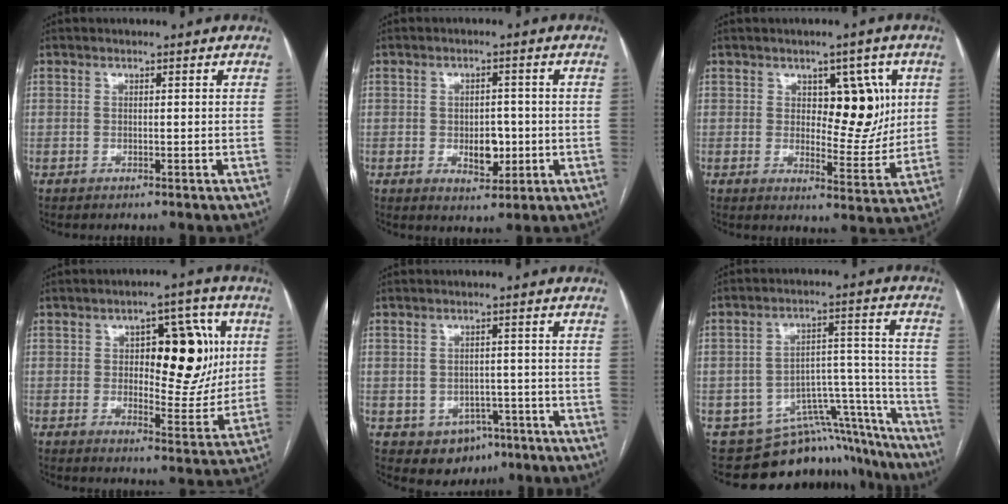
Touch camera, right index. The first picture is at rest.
{"total": 4.9, "force": [-0.9, 2.9, 3.9], "torque": [-0.051, 0.002, -0.004]}
{"total": 8.7, "force": [2.4, 4.4, 7.1], "torque": [-0.084, 0.010, 0.041]}
{"total": 13.5, "force": [2.8, 6.0, 11.8], "torque": [-0.147, 0.023, 0.047]}
{"total": 5.8, "force": [-3.0, 4.6, 2.1], "torque": [-0.020, 0.007, -0.030]}
{"total": 16.2, "force": [-14.2, 7.1, 3.1], "torque": [-0.012, 0.093, -0.184]}